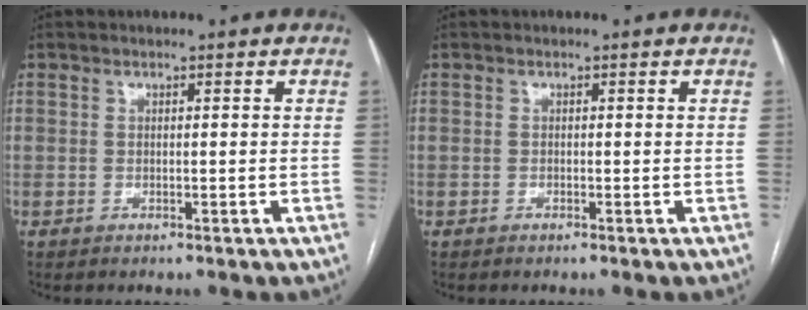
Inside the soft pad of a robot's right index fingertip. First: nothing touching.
{"total": 0.0}